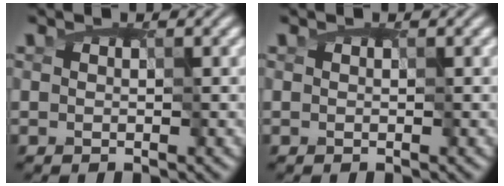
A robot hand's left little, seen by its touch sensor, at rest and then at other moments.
{"total": 0.0}